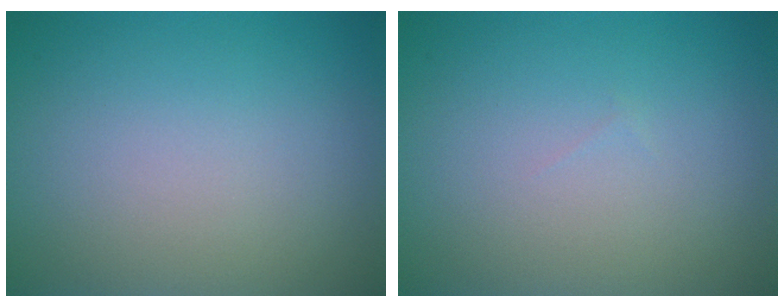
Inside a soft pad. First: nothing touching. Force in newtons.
{"total": 0.0}